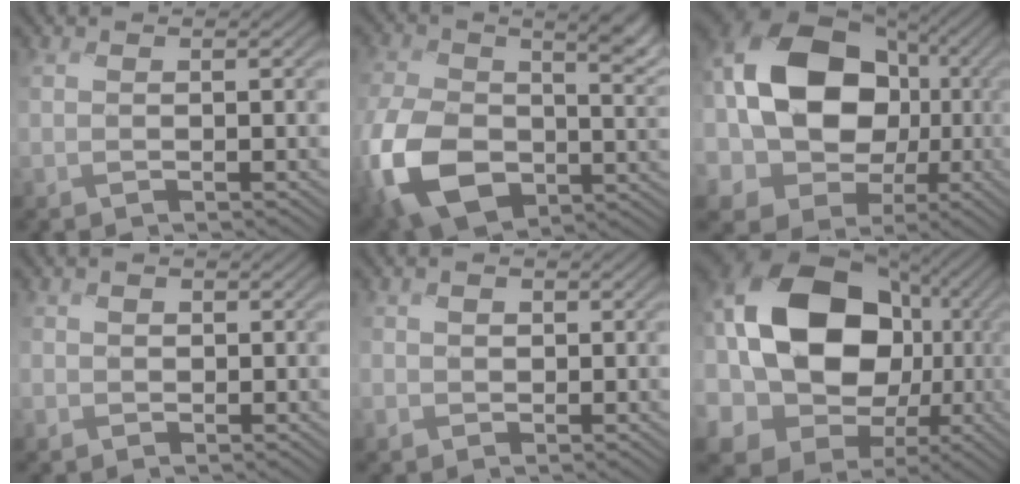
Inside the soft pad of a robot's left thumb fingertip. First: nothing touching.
{"total": 14.0, "force": [-1.7, 9.4, 10.2], "torque": [-0.231, -0.035, -0.031]}
{"total": 18.3, "force": [0.5, 14.8, 10.8], "torque": [-0.220, -0.008, 0.006]}
{"total": 1.4, "force": [-0.5, 1.3, -0.2], "torque": [0.004, -0.004, -0.014]}
{"total": 1.7, "force": [-0.5, 1.6, 0.0], "torque": [-0.002, -0.004, -0.016]}
{"total": 20.7, "force": [1.2, 16.1, 13.0], "torque": [-0.272, -0.005, 0.027]}